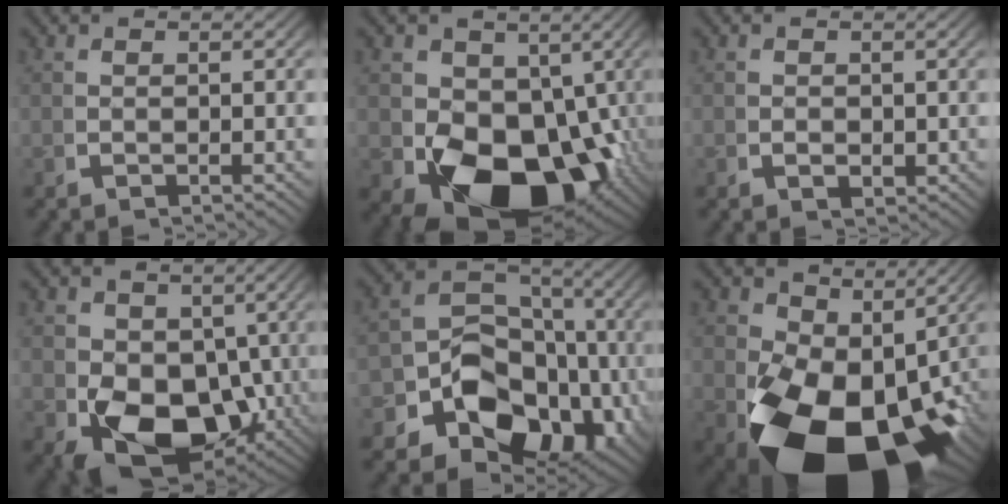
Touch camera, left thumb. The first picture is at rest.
{"total": 18.2, "force": [-3.8, 12.2, 12.9], "torque": [-0.237, -0.101, -0.014]}
{"total": 1.5, "force": [0.0, 1.3, 0.9], "torque": [-0.015, -0.009, 0.002]}
{"total": 13.8, "force": [-3.2, 9.5, 9.6], "torque": [-0.192, -0.091, -0.008]}
{"total": 15.6, "force": [-3.8, 10.9, 10.5], "torque": [-0.178, -0.052, -0.052]}
{"total": 21.9, "force": [-6.1, 12.7, 16.7], "torque": [-0.299, -0.098, -0.048]}